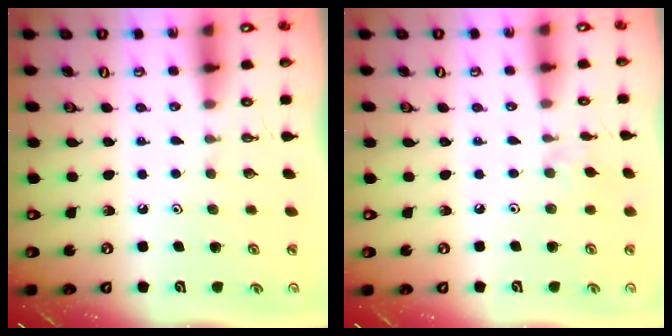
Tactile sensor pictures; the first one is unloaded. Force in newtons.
{"total": 1.8, "press": 1.7, "slide": 0.4}